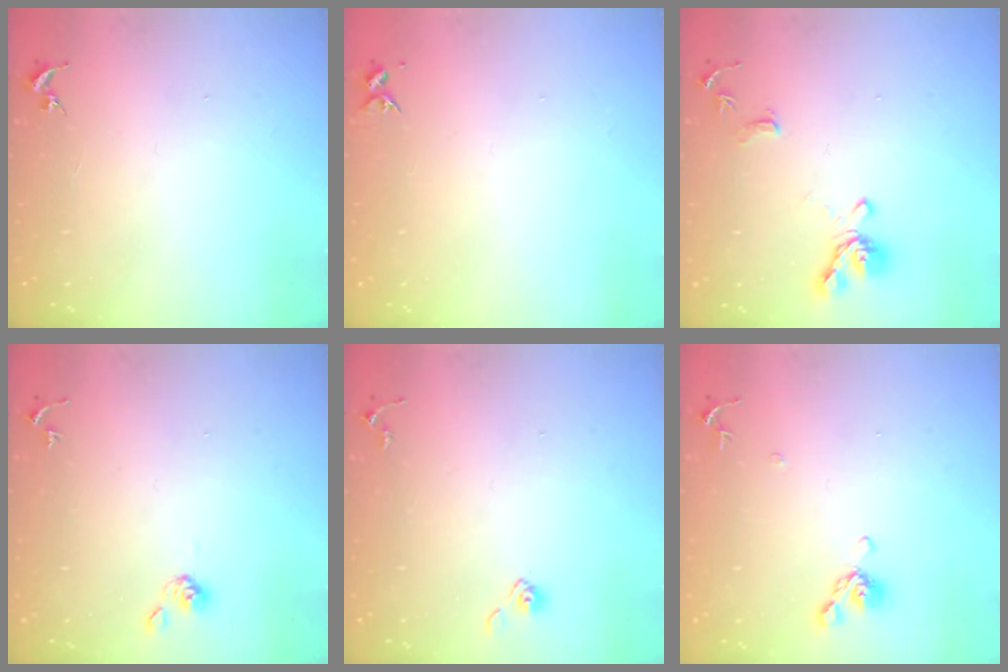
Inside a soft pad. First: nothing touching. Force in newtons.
{"total": 3.3, "press": 3.3, "slide": 0.4}
{"total": 12.7, "press": 12.6, "slide": 1.5}
{"total": 4.0, "press": 3.9, "slide": 0.8}
{"total": 3.3, "press": 3.3, "slide": 0.4}
{"total": 8.7, "press": 8.5, "slide": 1.8}